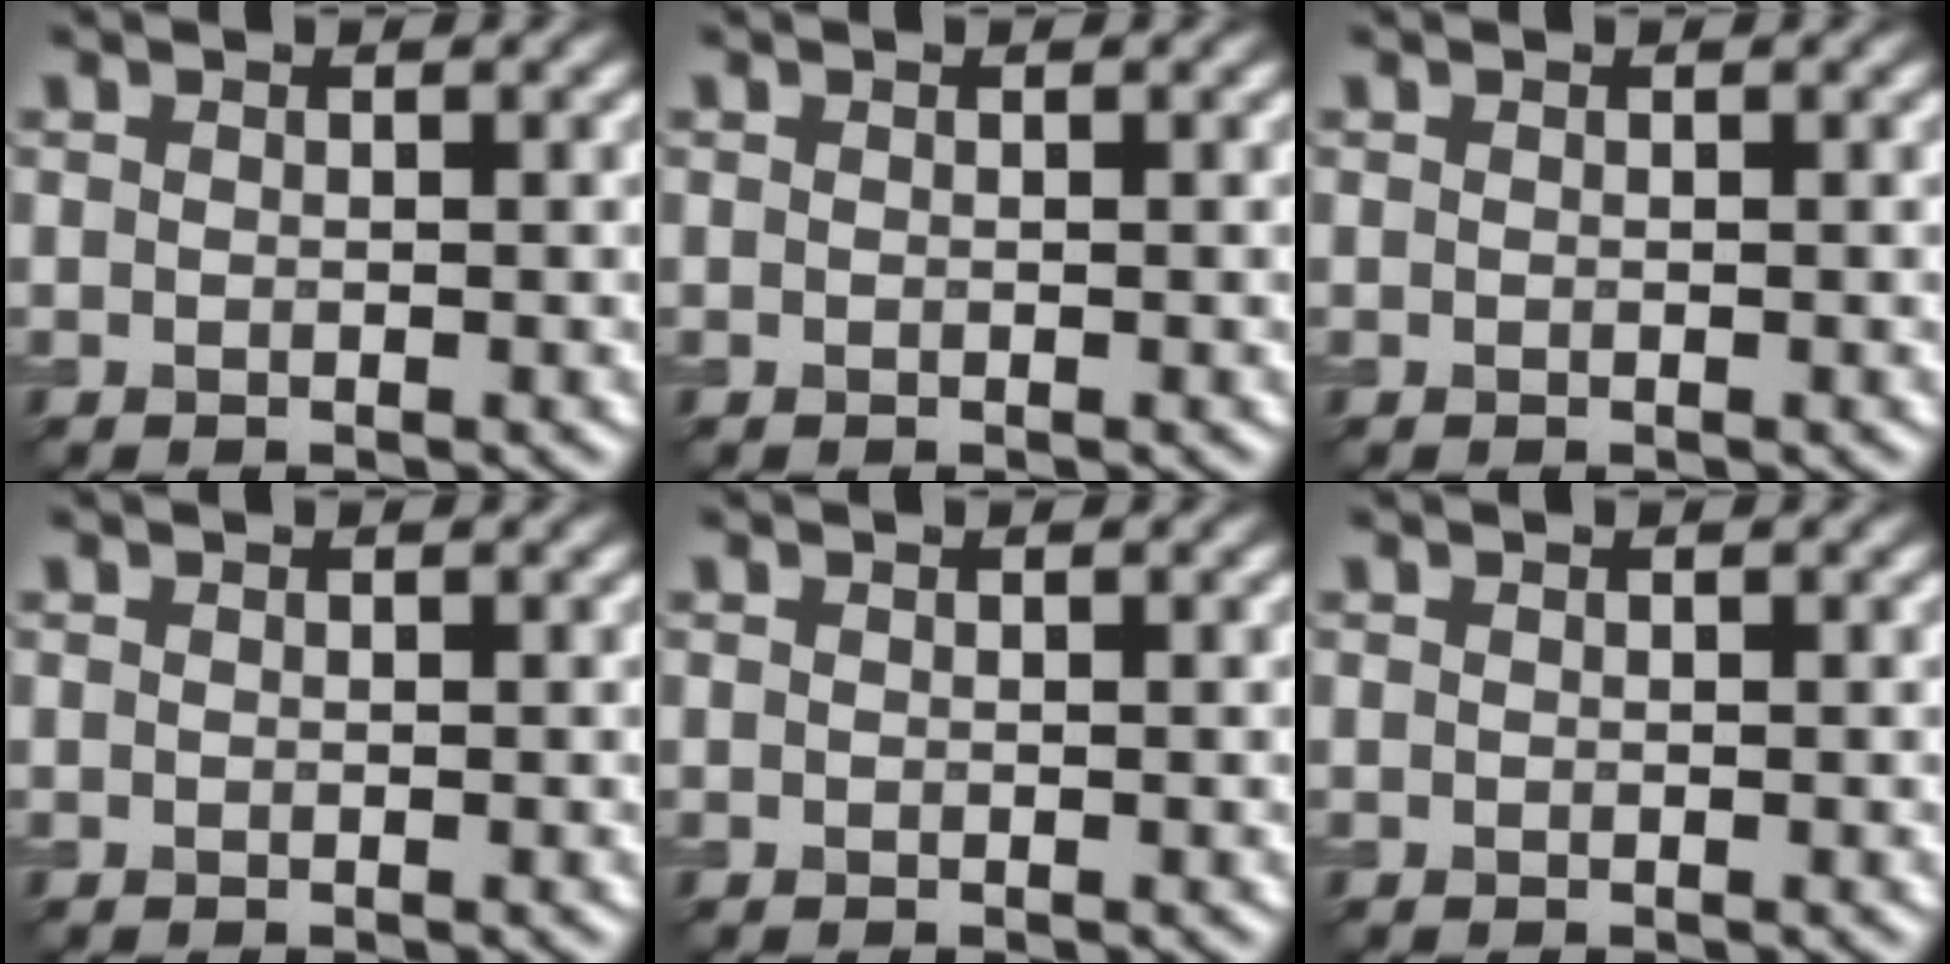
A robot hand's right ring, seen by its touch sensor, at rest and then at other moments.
{"total": 0.0}
{"total": 0.0}
{"total": 0.0}
{"total": 0.0}
{"total": 0.0}